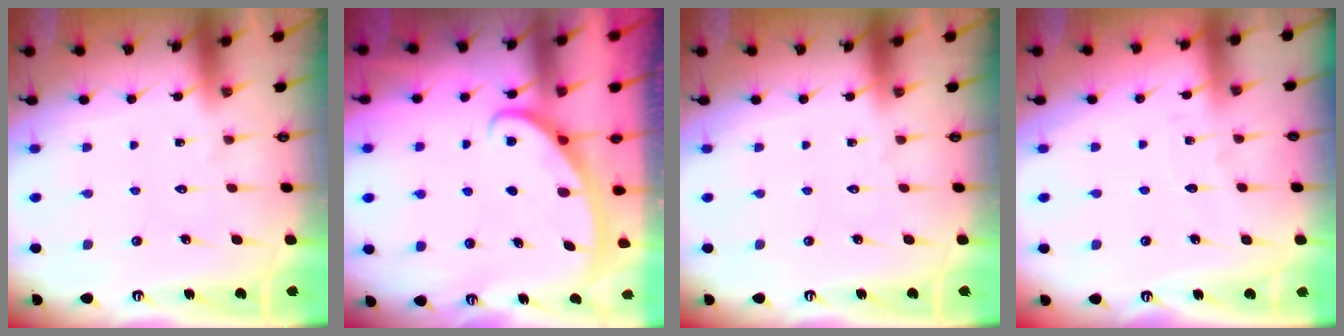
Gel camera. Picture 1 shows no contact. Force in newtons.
{"total": 3.0, "press": 2.9, "slide": 0.4}
{"total": 0.0}
{"total": 2.3, "press": 2.3, "slide": 0.3}